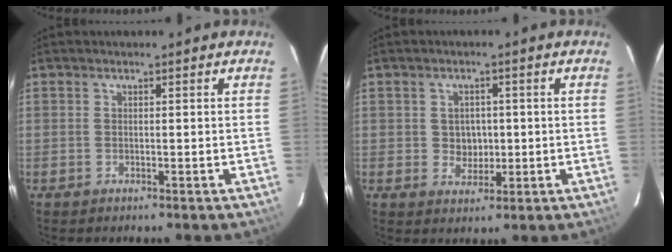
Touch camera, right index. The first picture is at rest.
{"total": 3.8, "force": [0.3, 3.5, 1.6], "torque": [-0.028, 0.008, 0.010]}